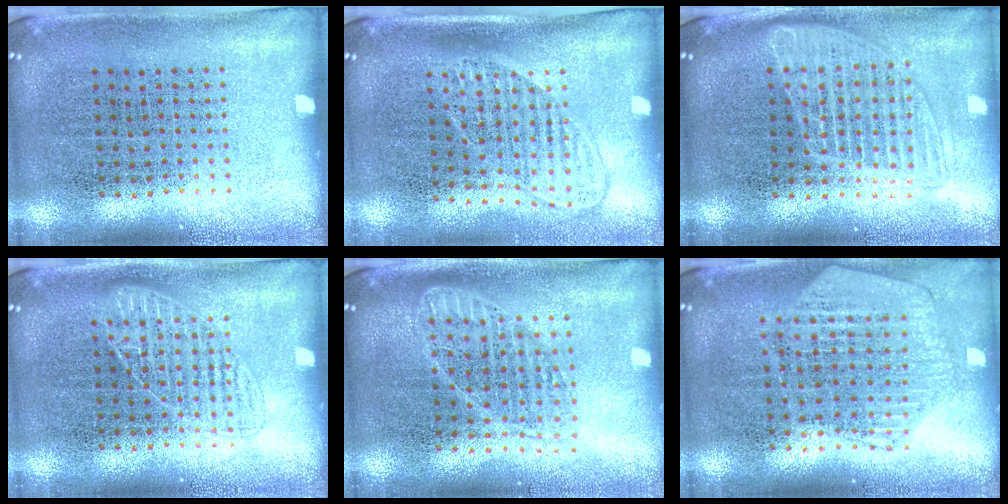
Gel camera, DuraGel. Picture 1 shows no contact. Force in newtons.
{"total": 1.5, "press": 1.2, "slide": 0.8}
{"total": 1.7, "press": 1.5, "slide": 0.8}
{"total": 1.8, "press": 1.8, "slide": 0.3}
{"total": 1.8, "press": 1.6, "slide": 0.9}
{"total": 1.1, "press": 1.1, "slide": 0.1}